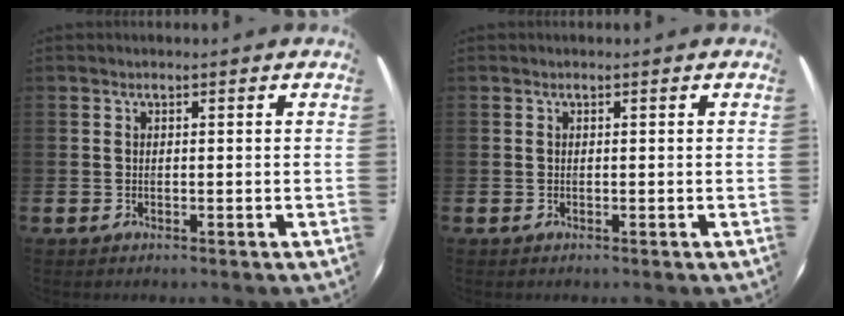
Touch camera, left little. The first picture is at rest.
{"total": 0.0}